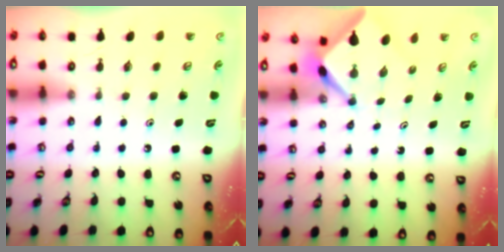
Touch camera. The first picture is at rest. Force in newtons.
{"total": 2.8, "press": 2.8, "slide": 0.3}